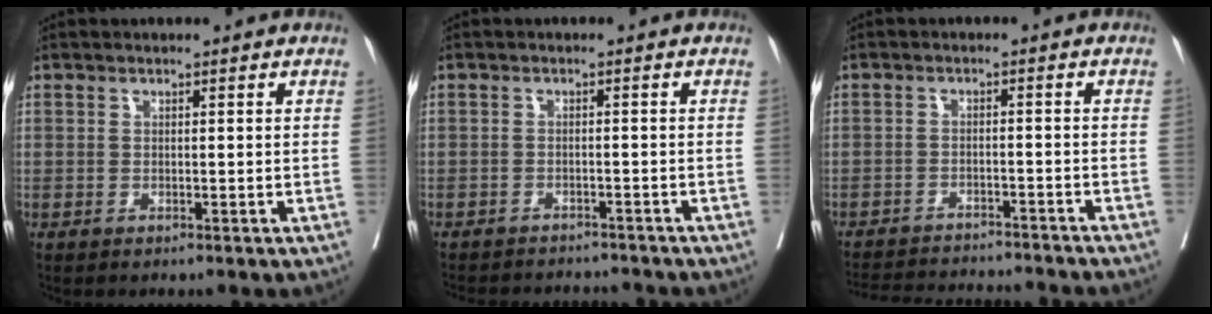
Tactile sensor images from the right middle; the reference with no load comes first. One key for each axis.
{"total": 8.8, "fx": -8.5, "fy": 1.8, "fz": 1.9, "tx": -0.030, "ty": 0.004, "tz": -0.108}
{"total": 14.3, "fx": -13.5, "fy": 1.3, "fz": 4.3, "tx": -0.073, "ty": -0.008, "tz": -0.182}